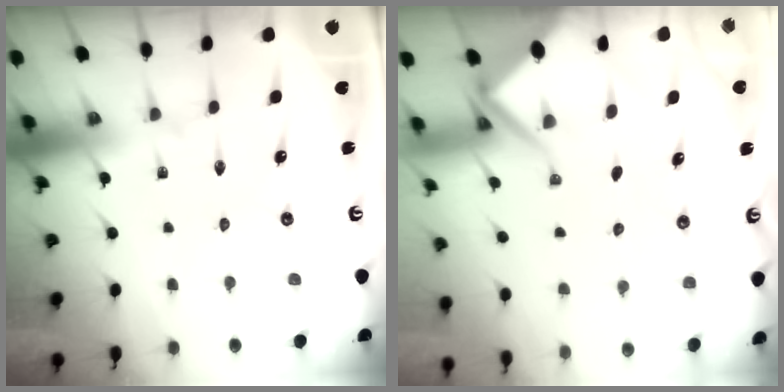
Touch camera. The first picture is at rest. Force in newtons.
{"total": 6.2, "press": 6.2, "slide": 0.5}